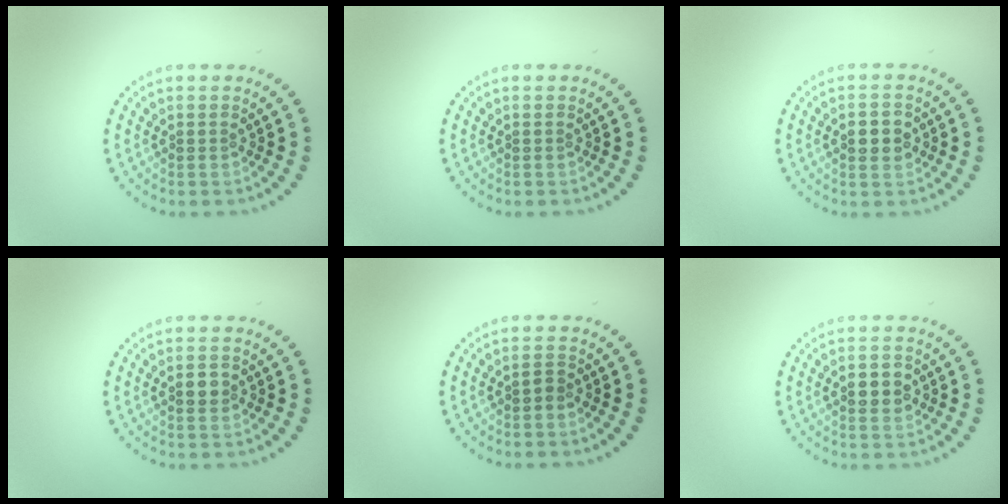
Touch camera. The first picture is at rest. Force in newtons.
{"total": 0.0}
{"total": 2.6, "press": 2.6, "slide": 0.1}
{"total": 1.6, "press": 1.6, "slide": 0.3}
{"total": 0.8, "press": 0.7, "slide": 0.4}
{"total": 2.6, "press": 2.6, "slide": 0.1}